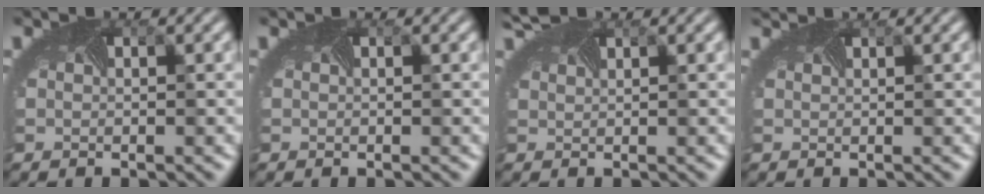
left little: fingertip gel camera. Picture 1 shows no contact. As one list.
[{"total": 0.0}, {"total": 1.9, "force": [1.9, -0.2, 0.5], "torque": [-0.016, 0.008, 0.032]}, {"total": 1.5, "force": [1.5, -0.2, 0.3], "torque": [-0.009, 0.001, 0.013]}]